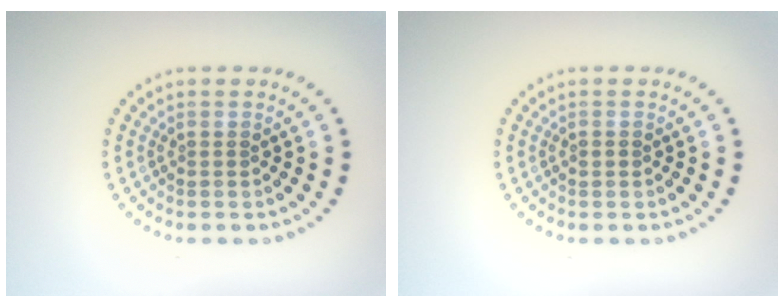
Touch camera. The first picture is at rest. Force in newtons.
{"total": 0.8, "press": 0.8, "slide": 0.1}